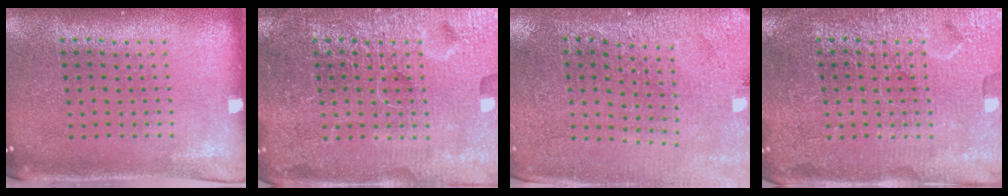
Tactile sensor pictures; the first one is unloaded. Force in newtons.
{"total": 6.9, "press": 6.8, "slide": 0.8}
{"total": 2.8, "press": 2.8, "slide": 0.3}
{"total": 4.0, "press": 3.9, "slide": 0.5}